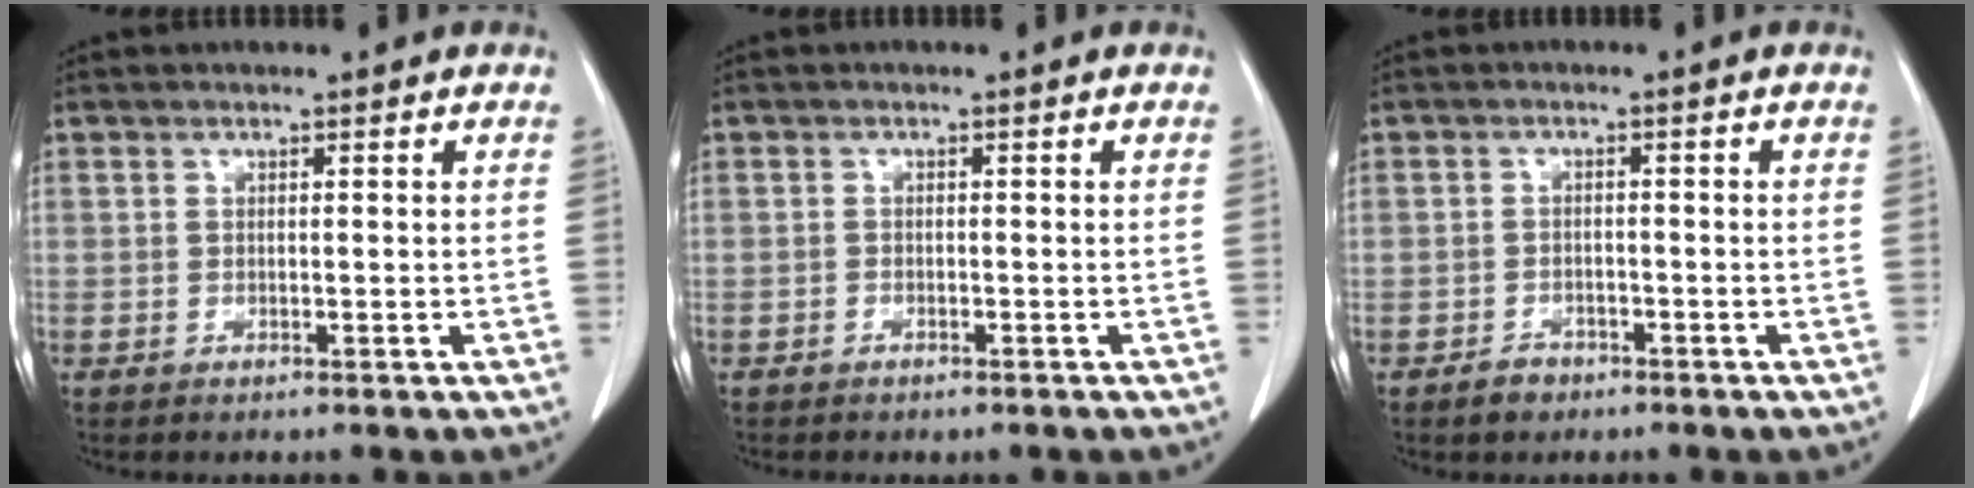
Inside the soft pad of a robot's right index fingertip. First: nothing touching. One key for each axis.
{"total": 1.1, "fx": -0.9, "fy": 0.6, "fz": 0.3, "tx": -0.009, "ty": 0.001, "tz": -0.010}
{"total": 2.5, "fx": -1.8, "fy": 1.7, "fz": 0.5, "tx": -0.010, "ty": 0.006, "tz": -0.026}